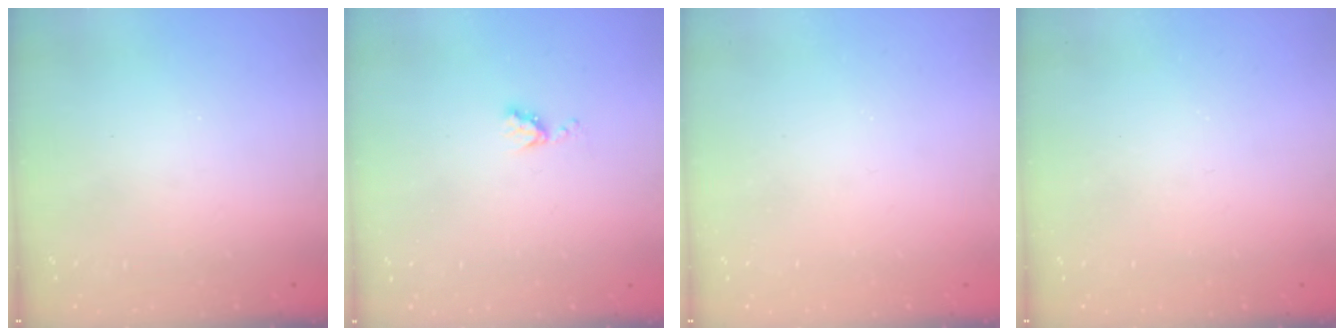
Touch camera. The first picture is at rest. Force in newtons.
{"total": 4.4, "press": 4.3, "slide": 0.5}
{"total": 0.0}
{"total": 0.0}